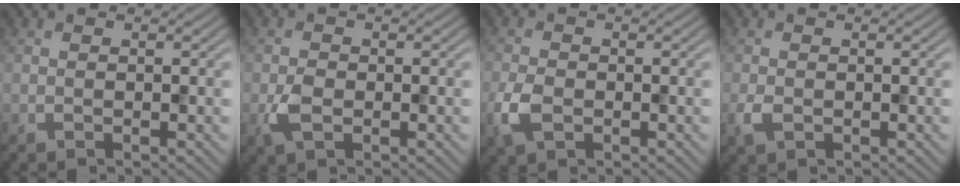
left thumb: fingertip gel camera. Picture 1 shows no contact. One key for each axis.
{"total": 2.6, "fx": -0.8, "fy": 1.7, "fz": 1.9, "tx": -0.042, "ty": -0.002, "tz": -0.019}
{"total": 3.8, "fx": -1.3, "fy": 2.5, "fz": 2.6, "tx": -0.068, "ty": -0.005, "tz": -0.034}
{"total": 1.8, "fx": -0.6, "fy": 1.1, "fz": 1.2, "tx": -0.033, "ty": -0.004, "tz": -0.012}